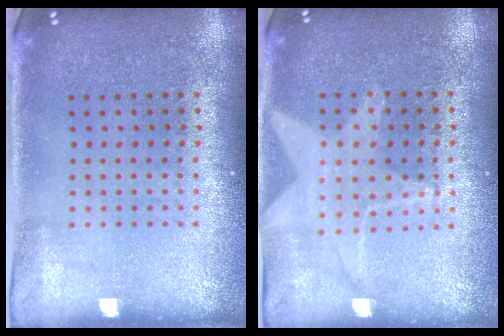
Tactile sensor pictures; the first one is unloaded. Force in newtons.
{"total": 0.9, "press": 0.9, "slide": 0.0}